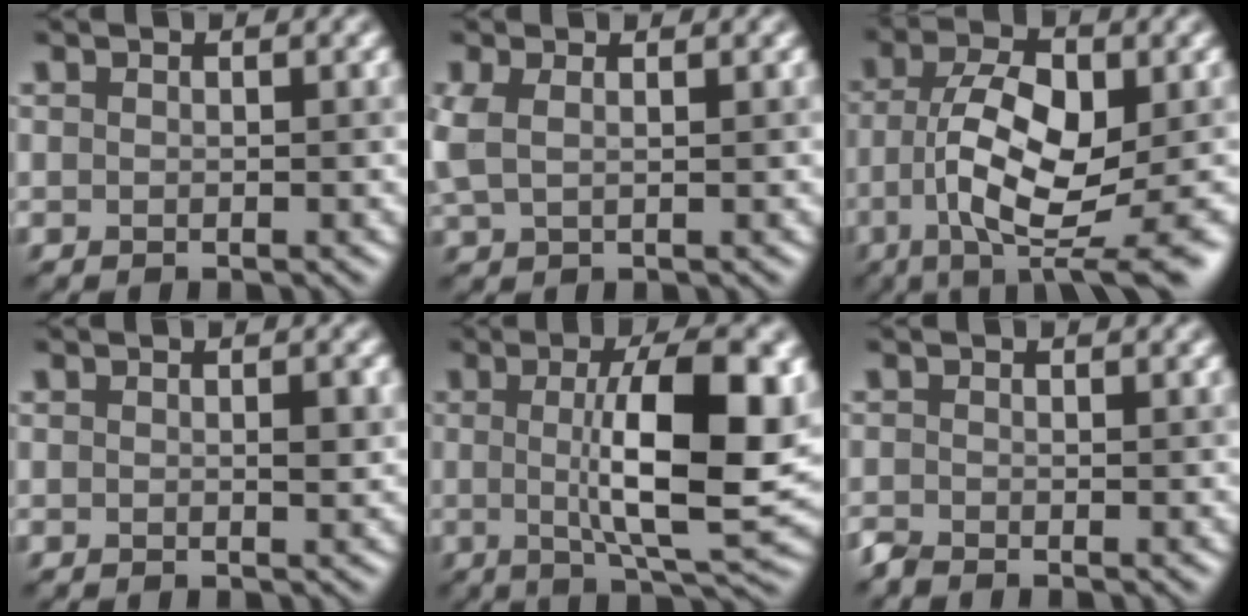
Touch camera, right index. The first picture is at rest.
{"total": 2.1, "force": [0.5, 1.0, 1.8], "torque": [-0.055, 0.005, 0.011]}
{"total": 9.5, "force": [-2.2, 3.4, 8.6], "torque": [-0.143, 0.004, -0.041]}
{"total": 1.1, "force": [0.1, 0.4, 1.0], "torque": [-0.017, 0.002, 0.002]}
{"total": 10.9, "force": [0.8, 2.7, 10.5], "torque": [-0.151, -0.001, 0.015]}
{"total": 1.0, "force": [-1.0, -0.1, 0.2], "torque": [-0.005, -0.006, -0.022]}